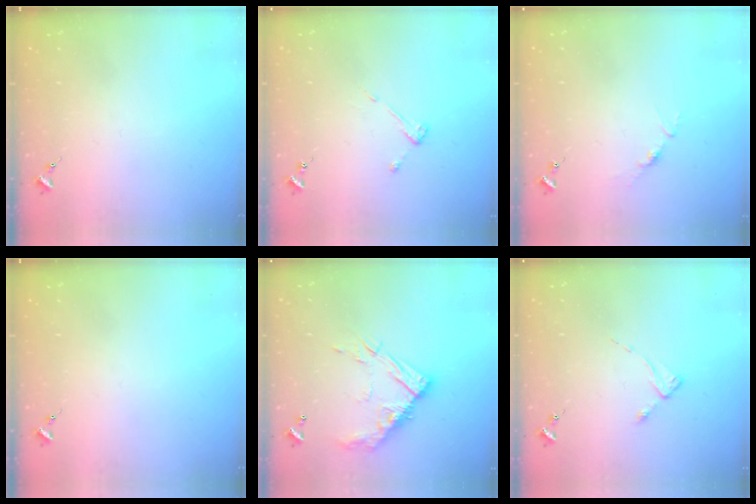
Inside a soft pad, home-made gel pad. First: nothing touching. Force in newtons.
{"total": 4.2, "press": 4.2, "slide": 0.4}
{"total": 3.4, "press": 3.4, "slide": 0.4}
{"total": 0.0}
{"total": 12.5, "press": 12.5, "slide": 1.0}
{"total": 2.6, "press": 2.6, "slide": 0.3}